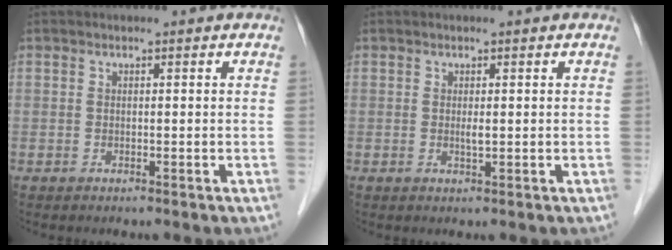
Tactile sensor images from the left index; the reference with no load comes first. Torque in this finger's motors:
{"motor_torque": [0.13, 0.05, -0.06, 0.00]}